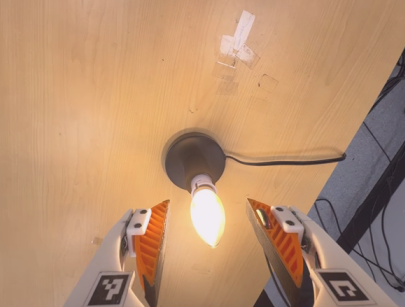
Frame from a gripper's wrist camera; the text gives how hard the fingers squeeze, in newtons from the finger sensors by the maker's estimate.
{"total": 0.0}